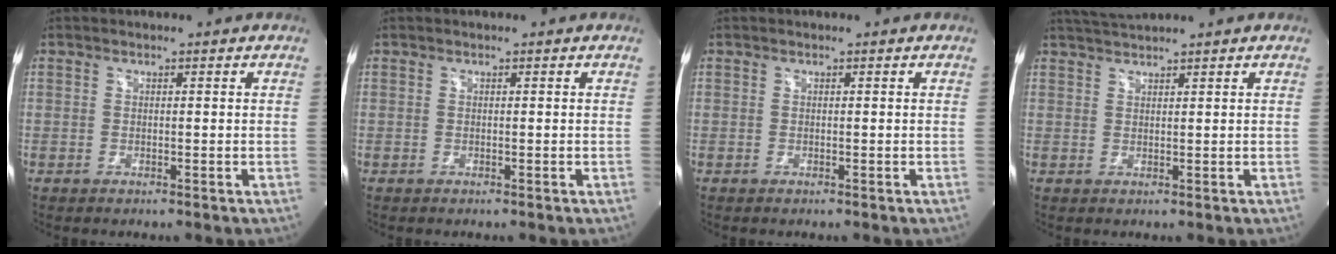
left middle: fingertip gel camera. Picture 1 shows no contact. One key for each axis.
{"total": 0.0}
{"total": 0.0}
{"total": 2.8, "fx": 2.6, "fy": -0.8, "fz": 0.4, "tx": -0.011, "ty": 0.009, "tz": 0.057}